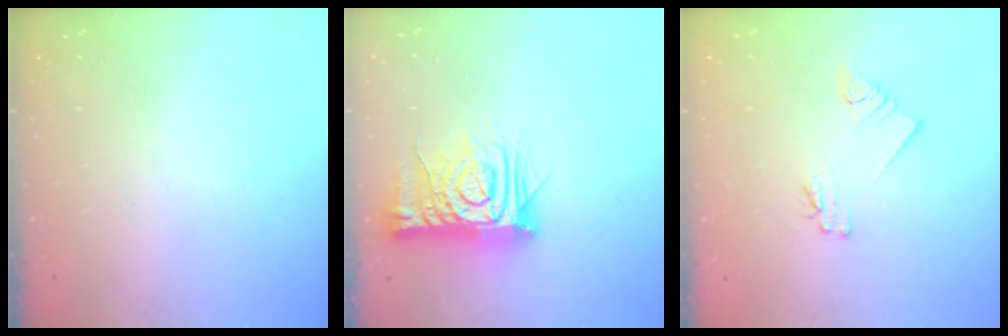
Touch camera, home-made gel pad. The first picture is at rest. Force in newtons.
{"total": 13.2, "press": 13.1, "slide": 1.6}
{"total": 2.3, "press": 2.3, "slide": 0.1}